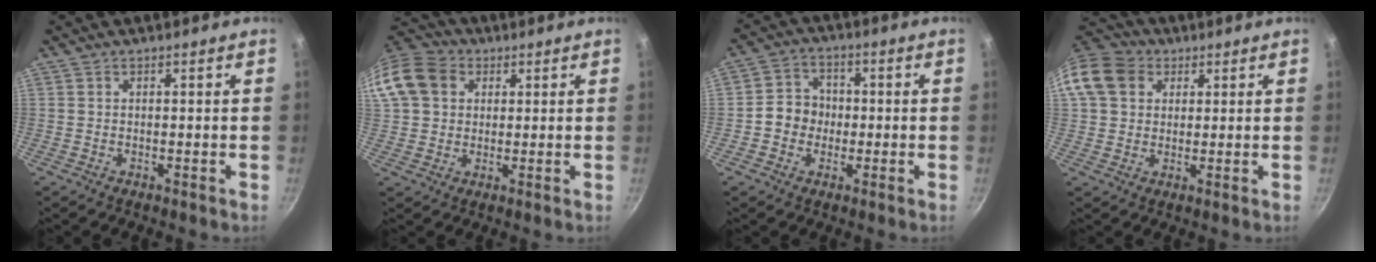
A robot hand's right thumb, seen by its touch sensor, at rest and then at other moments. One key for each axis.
{"total": 14.4, "fx": 3.9, "fy": 11.7, "fz": 7.4, "tx": -0.147, "ty": 0.027, "tz": 0.058}
{"total": 6.4, "fx": -0.9, "fy": 5.7, "fz": 2.6, "tx": -0.012, "ty": 0.019, "tz": -0.029}
{"total": 11.5, "fx": 3.4, "fy": 9.4, "fz": 5.7, "tx": -0.094, "ty": 0.019, "tz": 0.048}